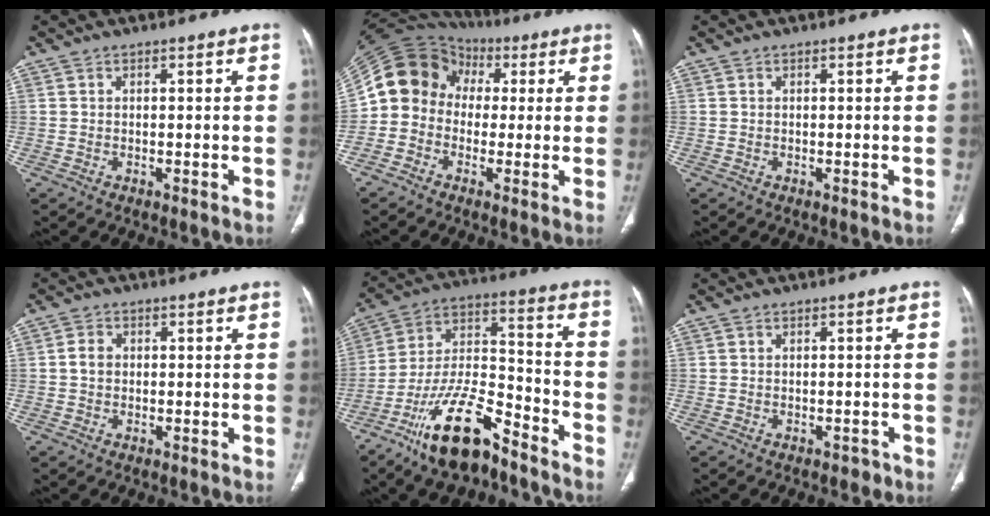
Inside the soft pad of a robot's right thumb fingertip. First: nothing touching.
{"total": 13.9, "force": [0.9, 12.0, 7.0], "torque": [-0.121, 0.043, 0.006]}
{"total": 0.0}
{"total": 2.3, "force": [0.0, 1.9, 1.3], "torque": [-0.021, 0.006, -0.002]}
{"total": 17.6, "force": [-12.0, 6.2, 11.3], "torque": [-0.192, 0.082, -0.217]}
{"total": 1.1, "force": [-0.7, 0.7, 0.4], "torque": [0.003, 0.004, -0.010]}